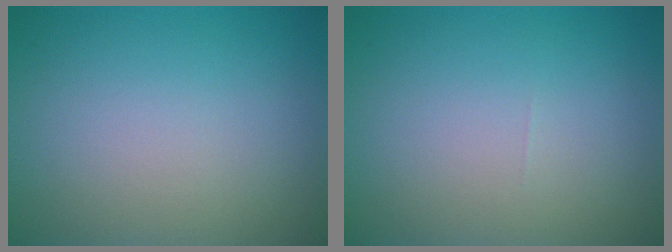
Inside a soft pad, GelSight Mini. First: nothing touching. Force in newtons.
{"total": 0.0}